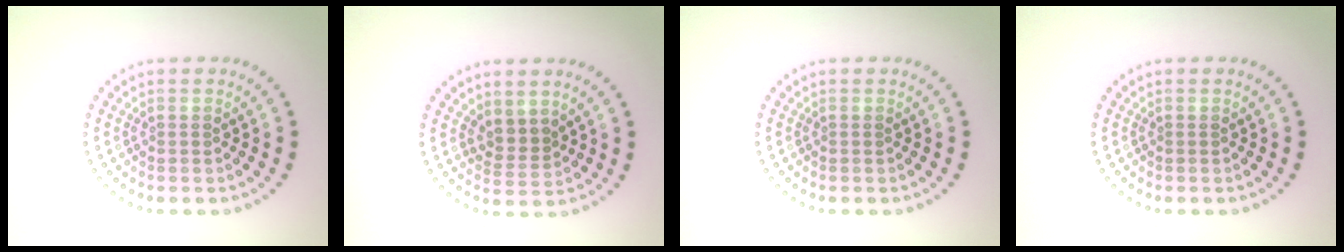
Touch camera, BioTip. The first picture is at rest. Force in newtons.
{"total": 2.0, "press": 1.3, "slide": 1.6}
{"total": 0.0}
{"total": 0.0}